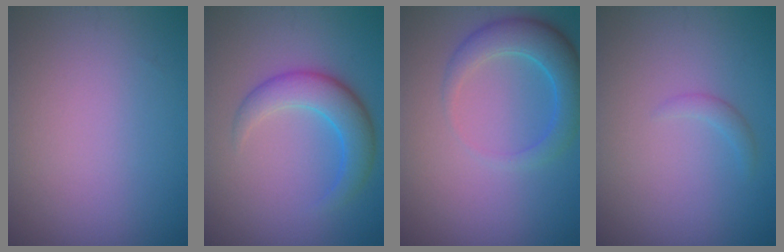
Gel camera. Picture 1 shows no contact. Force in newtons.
{"total": 4.4, "press": 4.4, "slide": 0.3}
{"total": 4.2, "press": 4.2, "slide": 0.3}
{"total": 1.0, "press": 0.9, "slide": 0.2}